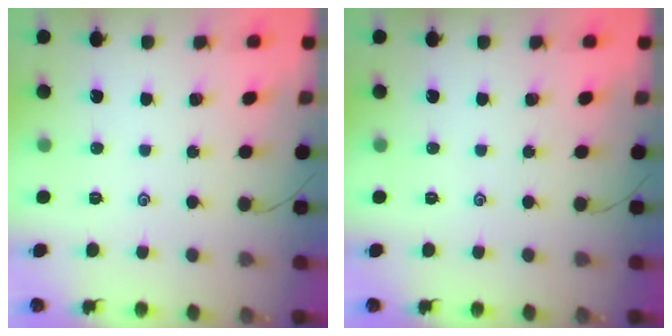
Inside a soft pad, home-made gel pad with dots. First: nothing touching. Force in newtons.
{"total": 0.0}